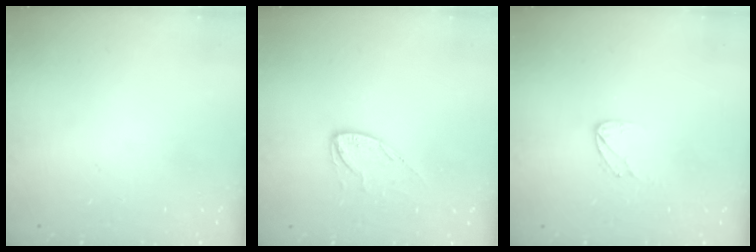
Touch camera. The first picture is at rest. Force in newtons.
{"total": 7.0, "press": 7.0, "slide": 0.3}
{"total": 3.8, "press": 3.8, "slide": 0.3}